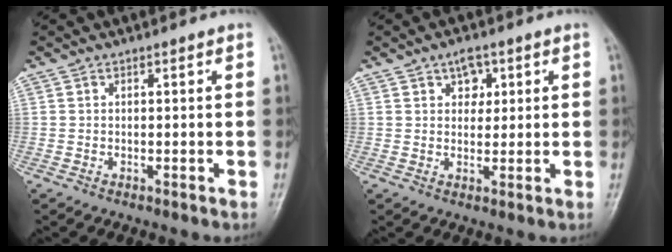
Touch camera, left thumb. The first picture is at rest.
{"total": 3.8, "force": [1.7, 2.5, 2.2], "torque": [-0.014, -0.005, 0.023]}